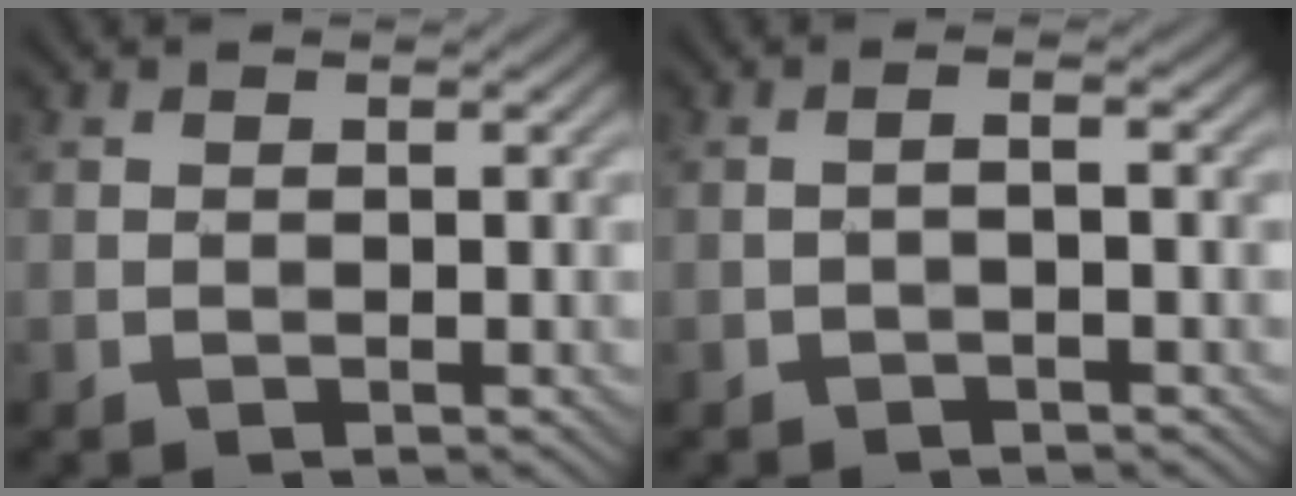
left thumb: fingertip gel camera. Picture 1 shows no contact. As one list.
[{"total": 1.0, "force": [-0.4, 0.2, 0.9], "torque": [-0.014, 0.008, -0.012]}]